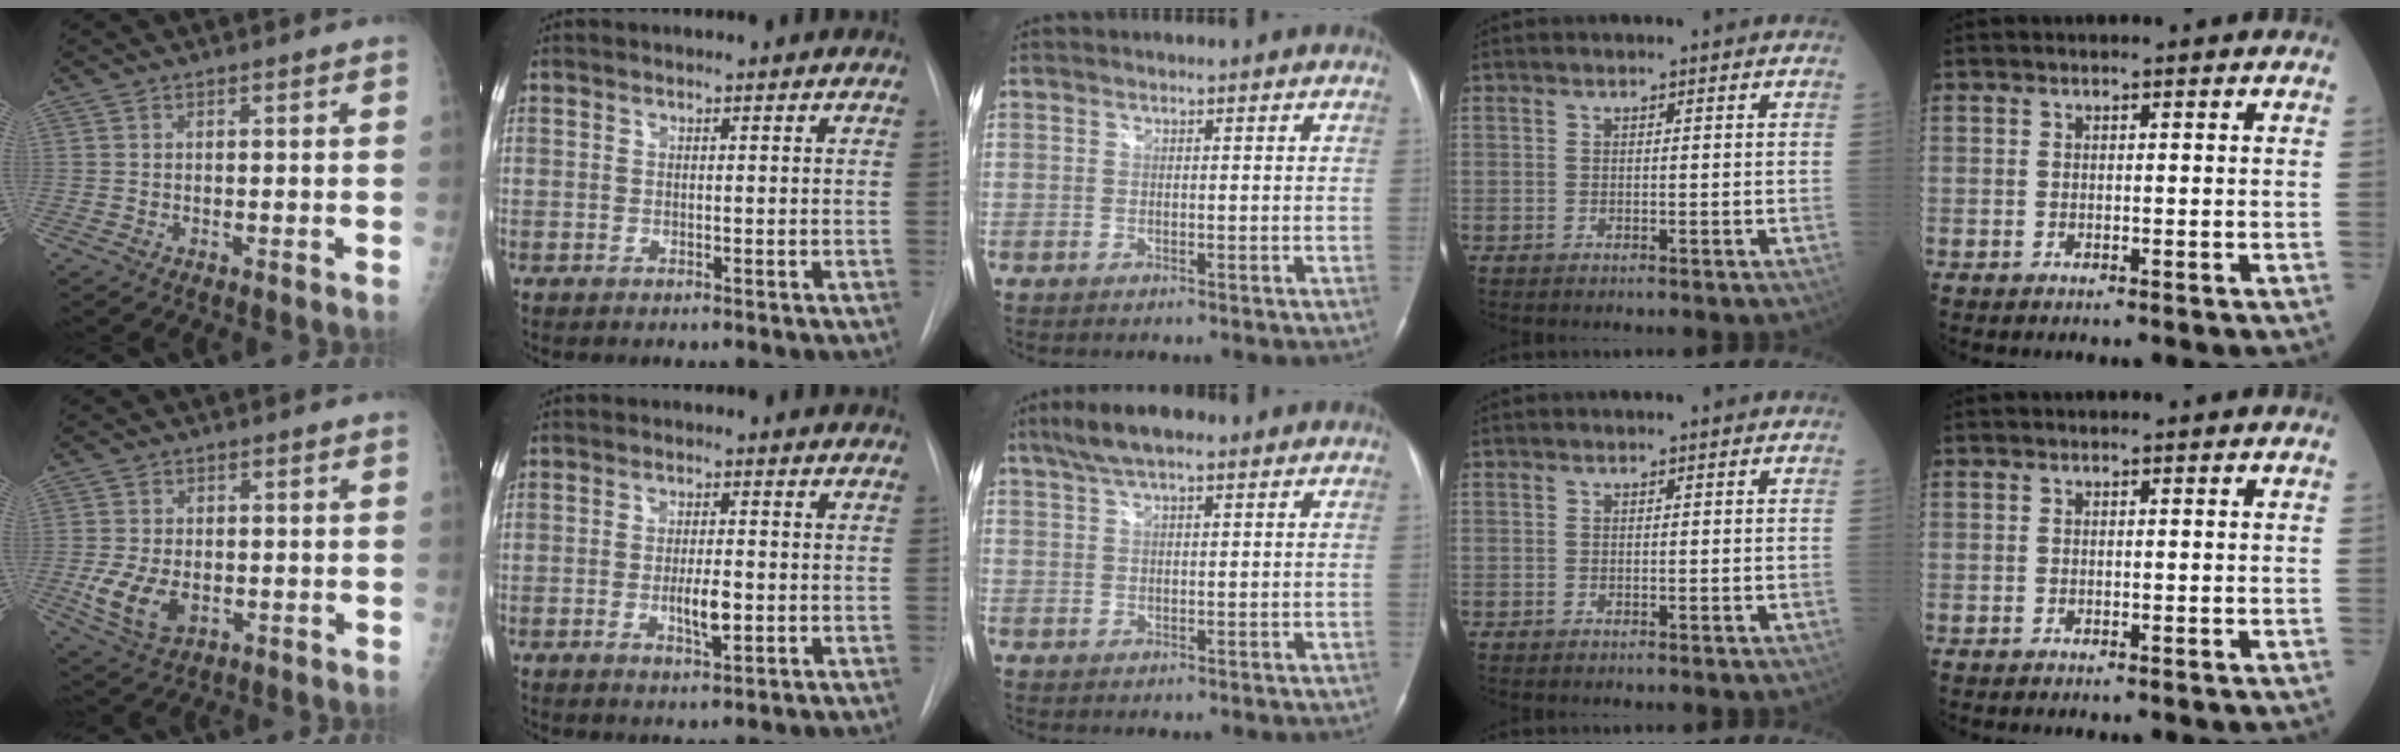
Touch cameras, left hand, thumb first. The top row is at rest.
{"thumb": {"total": 8.6, "force": [-2.0, 5.5, 6.2], "torque": [-0.121, -0.005, -0.028]}, "index": {"total": 4.1, "force": [-0.8, 1.1, 3.9], "torque": [-0.068, -0.003, -0.010]}, "middle": {"total": 6.3, "force": [4.6, 1.4, 4.2], "torque": [-0.085, 0.022, 0.081]}}